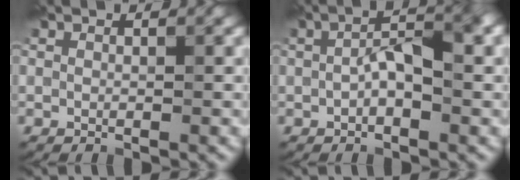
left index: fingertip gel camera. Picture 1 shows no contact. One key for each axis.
{"total": 4.3, "fx": -0.3, "fy": 1.6, "fz": 3.9, "tx": -0.071, "ty": 0.012, "tz": -0.010}